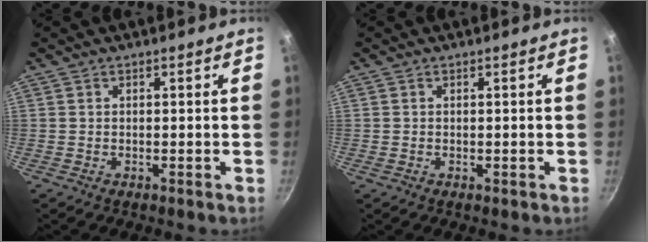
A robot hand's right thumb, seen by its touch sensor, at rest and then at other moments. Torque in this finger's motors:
{"motor_torque": [0.93, 0.42, 0.84, -0.66, 0.06]}